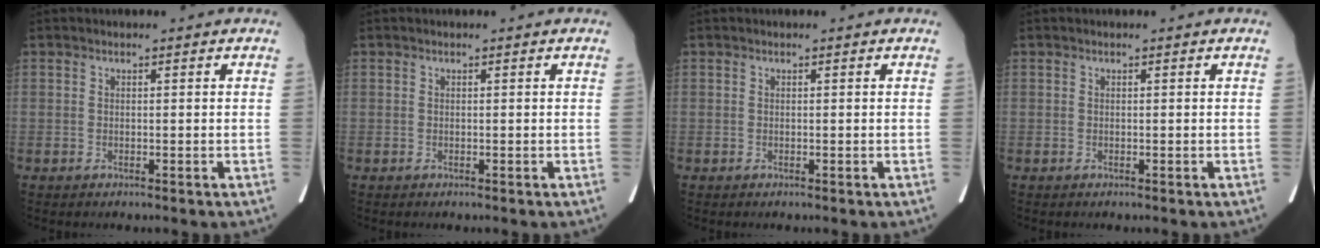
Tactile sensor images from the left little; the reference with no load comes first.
{"total": 0.0}
{"total": 0.0}
{"total": 0.0}